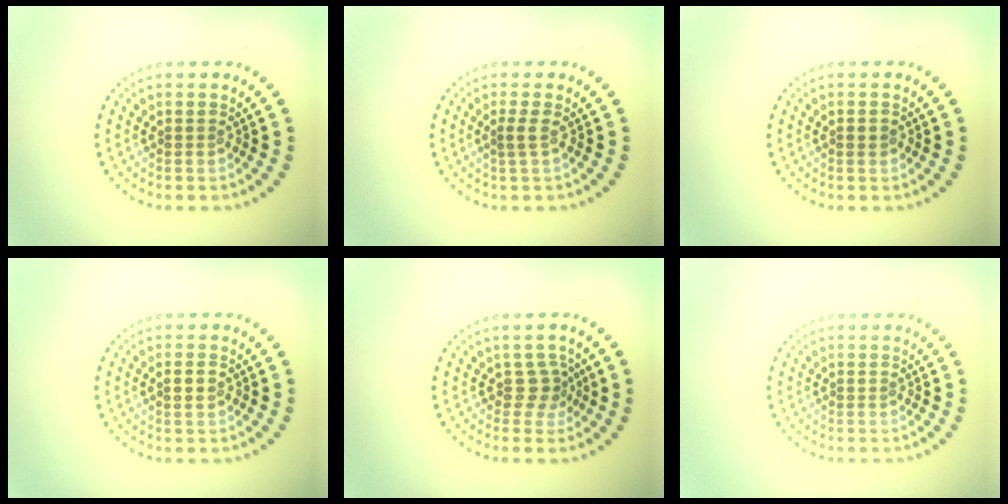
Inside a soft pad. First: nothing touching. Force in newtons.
{"total": 0.9, "press": 0.8, "slide": 0.5}
{"total": 0.8, "press": 0.7, "slide": 0.4}
{"total": 1.1, "press": 1.0, "slide": 0.3}
{"total": 1.9, "press": 1.3, "slide": 1.4}
{"total": 0.0}